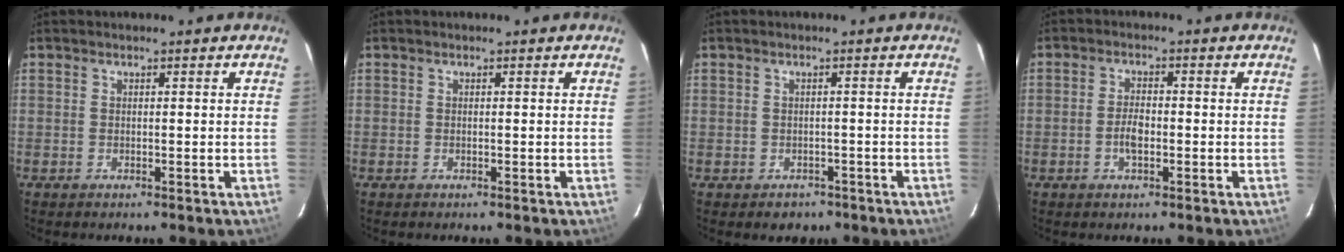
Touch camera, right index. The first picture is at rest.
{"total": 0.0}
{"total": 3.1, "force": [-1.6, 2.6, 0.4], "torque": [-0.004, 0.012, -0.013]}
{"total": 3.5, "force": [-1.0, 1.5, 2.9], "torque": [-0.060, 0.003, -0.019]}